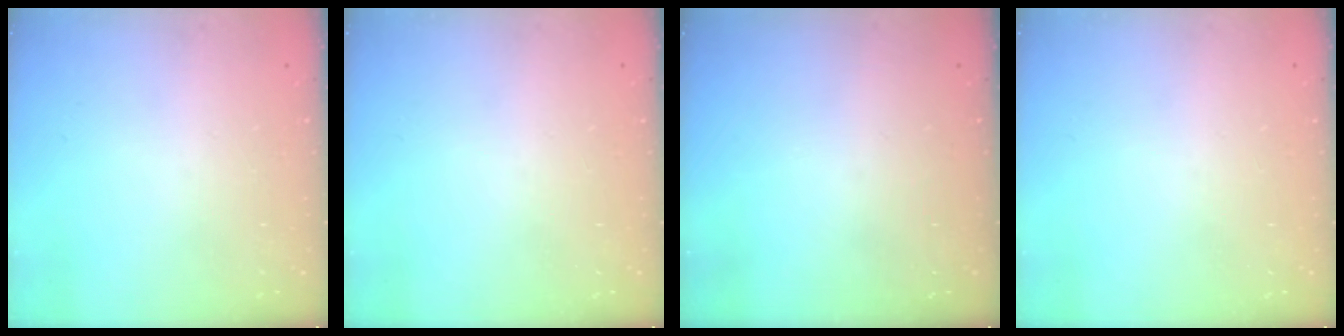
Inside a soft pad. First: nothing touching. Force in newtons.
{"total": 0.0}
{"total": 0.0}
{"total": 0.0}